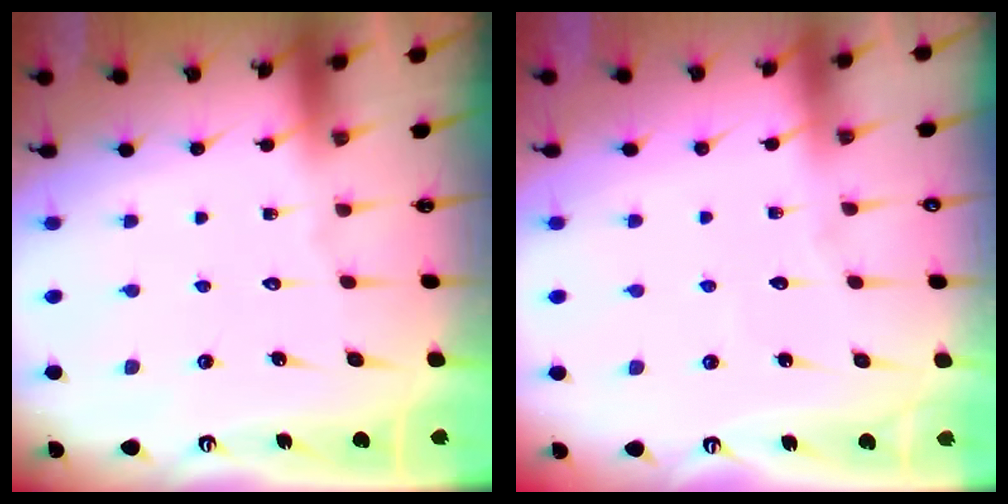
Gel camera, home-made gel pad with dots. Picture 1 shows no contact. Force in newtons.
{"total": 2.5, "press": 2.5, "slide": 0.3}